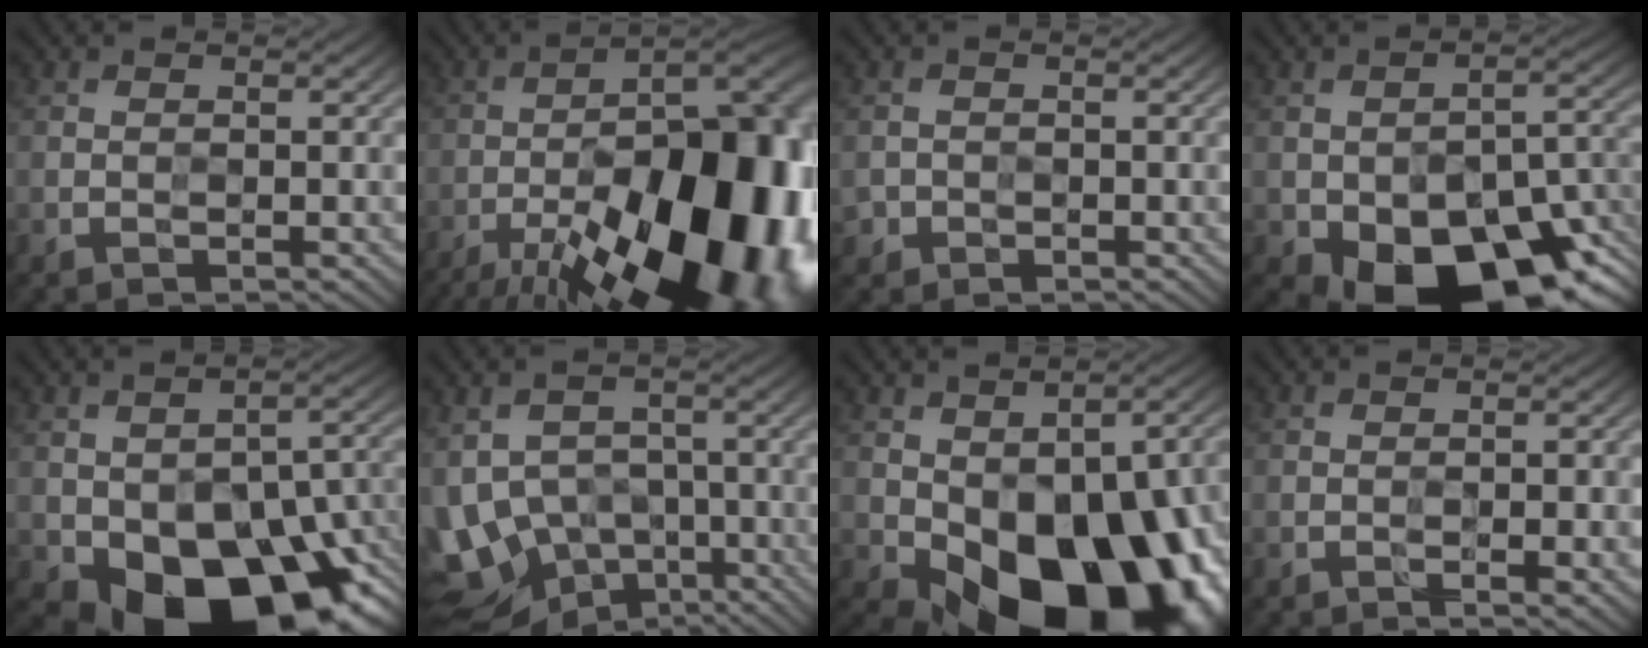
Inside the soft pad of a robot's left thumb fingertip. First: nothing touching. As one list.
[{"total": 23.2, "force": [-10.8, 9.0, 18.4], "torque": [-0.234, -0.013, -0.169]}, {"total": 1.2, "force": [-0.6, 1.1, 0.0], "torque": [0.003, -0.007, -0.016]}, {"total": 17.8, "force": [-8.9, 9.4, 12.2], "torque": [-0.188, -0.030, -0.129]}, {"total": 18.8, "force": [-7.4, 11.3, 13.1], "torque": [-0.190, -0.026, -0.097]}, {"total": 12.1, "force": [-4.0, 8.7, 7.3], "torque": [-0.177, -0.015, -0.042]}, {"total": 23.1, "force": [-8.3, 14.1, 16.4], "torque": [-0.231, -0.063, -0.081]}, {"total": 2.3, "force": [-0.4, 0.9, 2.1], "torque": [-0.030, -0.004, -0.004]}]